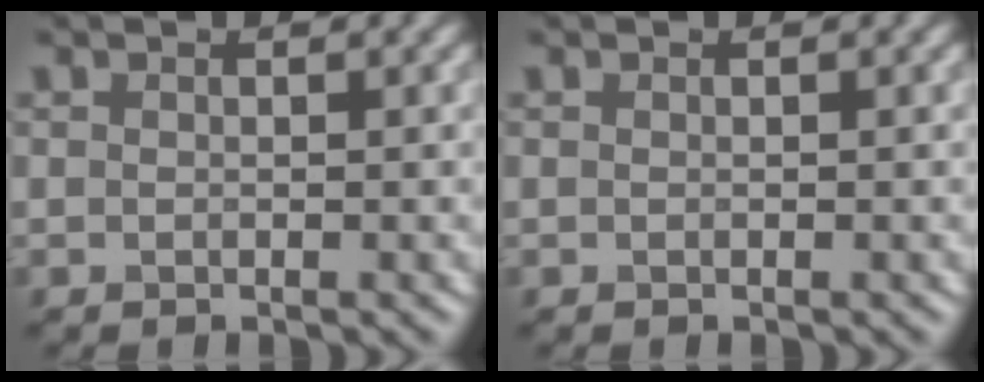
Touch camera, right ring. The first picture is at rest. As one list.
[{"total": 0.0}]